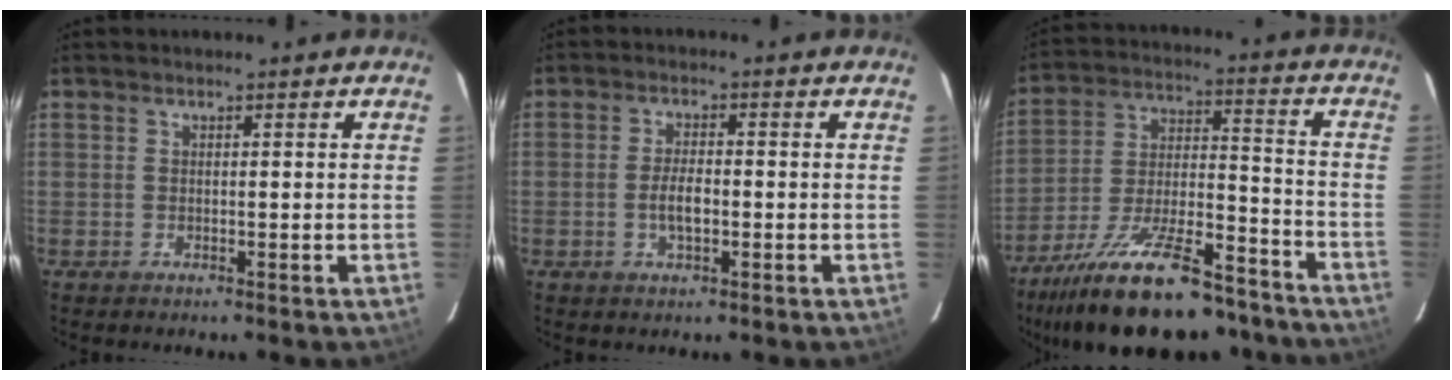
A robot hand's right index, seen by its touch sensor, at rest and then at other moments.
{"total": 3.9, "force": [-1.0, 1.4, 3.5], "torque": [-0.069, -0.001, -0.017]}
{"total": 25.7, "force": [-19.8, 8.4, 14.1], "torque": [-0.257, -0.014, -0.296]}